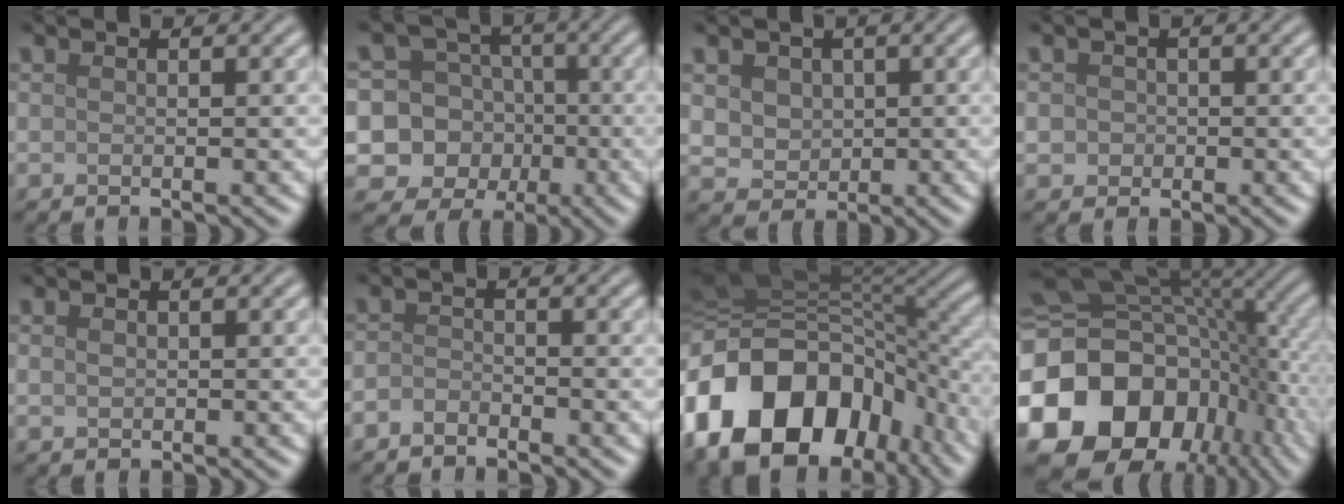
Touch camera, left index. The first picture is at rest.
{"total": 14.9, "force": [-2.8, 14.3, 2.7], "torque": [-0.092, 0.004, -0.061]}
{"total": 3.8, "force": [1.2, 3.2, 1.7], "torque": [-0.040, 0.005, 0.023]}
{"total": 1.6, "force": [0.1, 1.5, 0.5], "torque": [0.001, 0.000, 0.002]}
{"total": 0.7, "force": [0.1, 0.6, 0.4], "torque": [-0.009, -0.001, 0.003]}
{"total": 1.4, "force": [-1.2, 0.6, 0.4], "torque": [-0.007, 0.003, -0.027]}
{"total": 18.0, "force": [-7.0, 12.4, 11.0], "torque": [-0.245, -0.018, -0.120]}
{"total": 19.7, "force": [-5.8, 14.9, 11.5], "torque": [-0.242, -0.018, -0.089]}